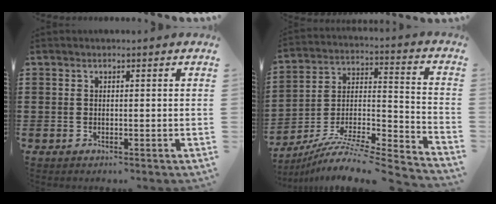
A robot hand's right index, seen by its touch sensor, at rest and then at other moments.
{"total": 8.2, "force": [-7.1, 1.0, 4.1], "torque": [-0.068, 0.002, -0.144]}